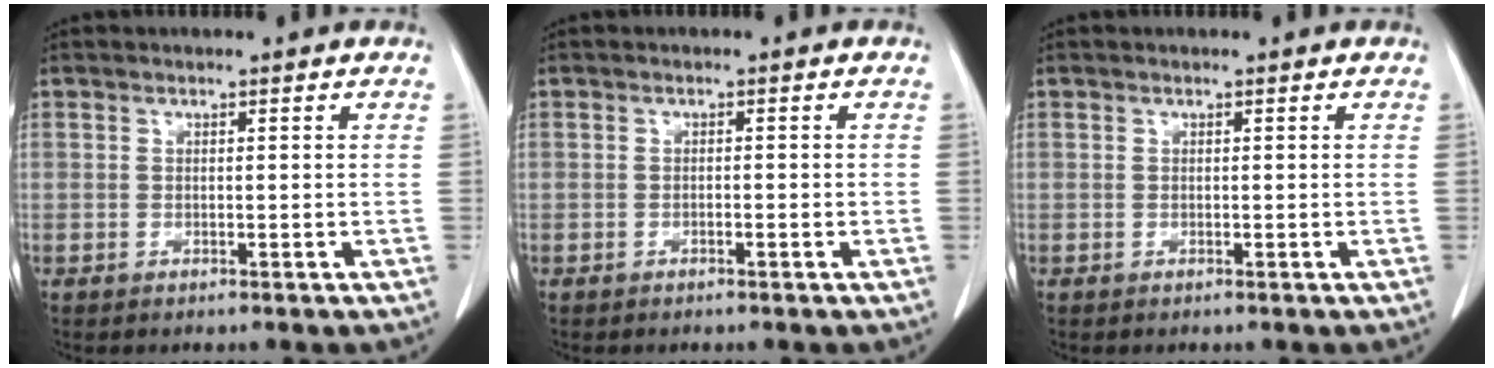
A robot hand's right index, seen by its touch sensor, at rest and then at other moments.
{"total": 0.8, "force": [-0.3, 0.2, 0.7], "torque": [-0.009, 0.004, -0.003]}
{"total": 0.0}